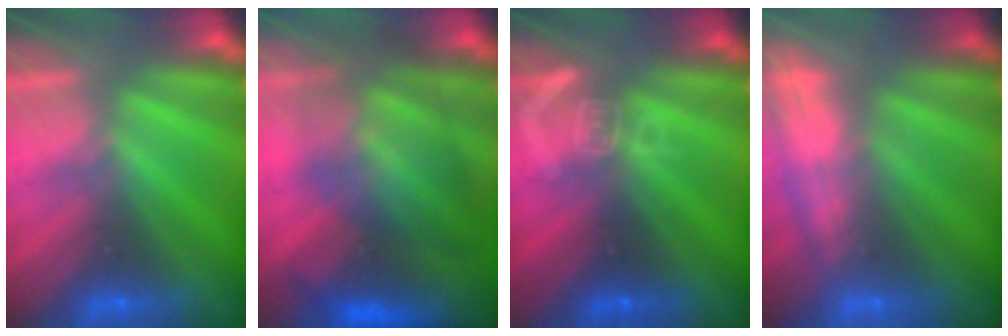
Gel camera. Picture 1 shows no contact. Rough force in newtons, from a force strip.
{"total": 7.4}
{"total": 3.0}
{"total": 2.6}